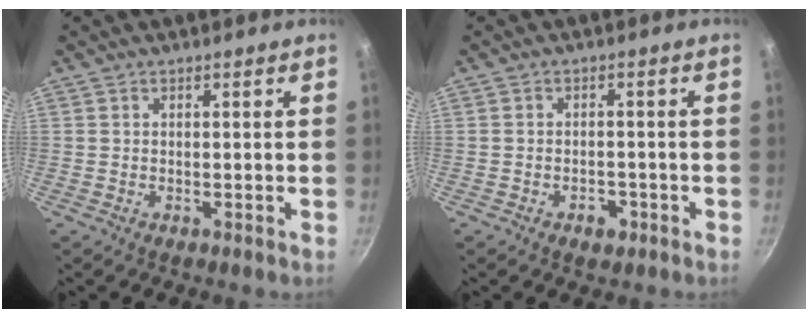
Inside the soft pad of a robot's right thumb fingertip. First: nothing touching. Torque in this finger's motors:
{"motor_torque": [-0.17, 0.05, -0.09, 0.02, 0.00]}